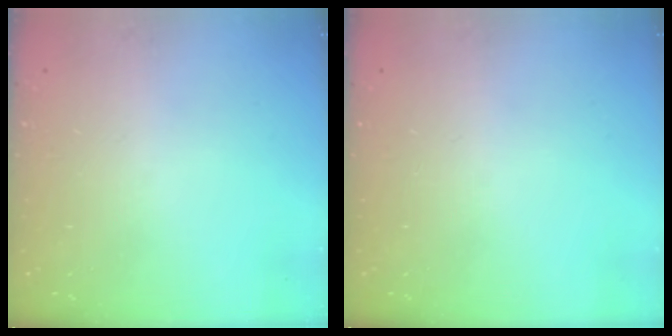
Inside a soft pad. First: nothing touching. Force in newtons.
{"total": 0.0}